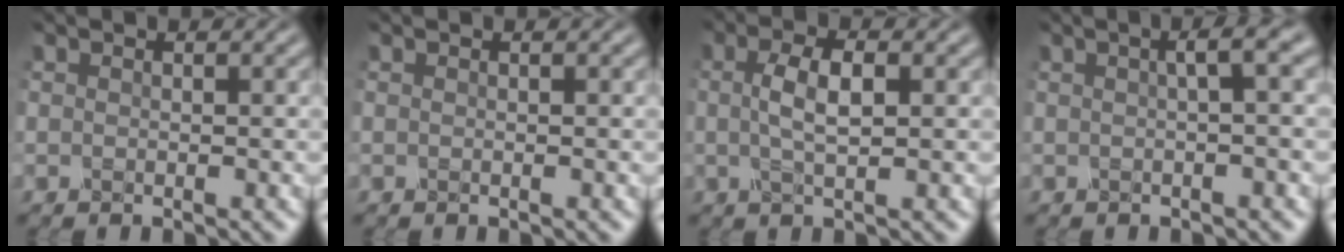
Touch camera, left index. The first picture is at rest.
{"total": 0.0}
{"total": 3.1, "force": [0.0, 1.1, 2.9], "torque": [-0.061, 0.004, -0.003]}
{"total": 3.2, "force": [0.9, 0.7, 2.9], "torque": [-0.042, 0.015, 0.010]}